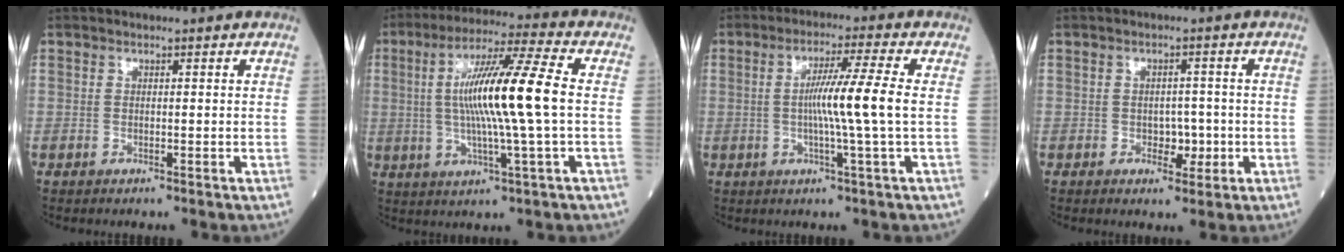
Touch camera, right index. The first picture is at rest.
{"total": 14.1, "force": [0.6, -0.6, 14.1], "torque": [-0.262, 0.012, 0.007]}
{"total": 7.9, "force": [-0.1, -1.7, 7.7], "torque": [-0.140, 0.002, -0.003]}
{"total": 2.9, "force": [-0.8, 2.0, 2.0], "torque": [-0.020, 0.005, -0.009]}